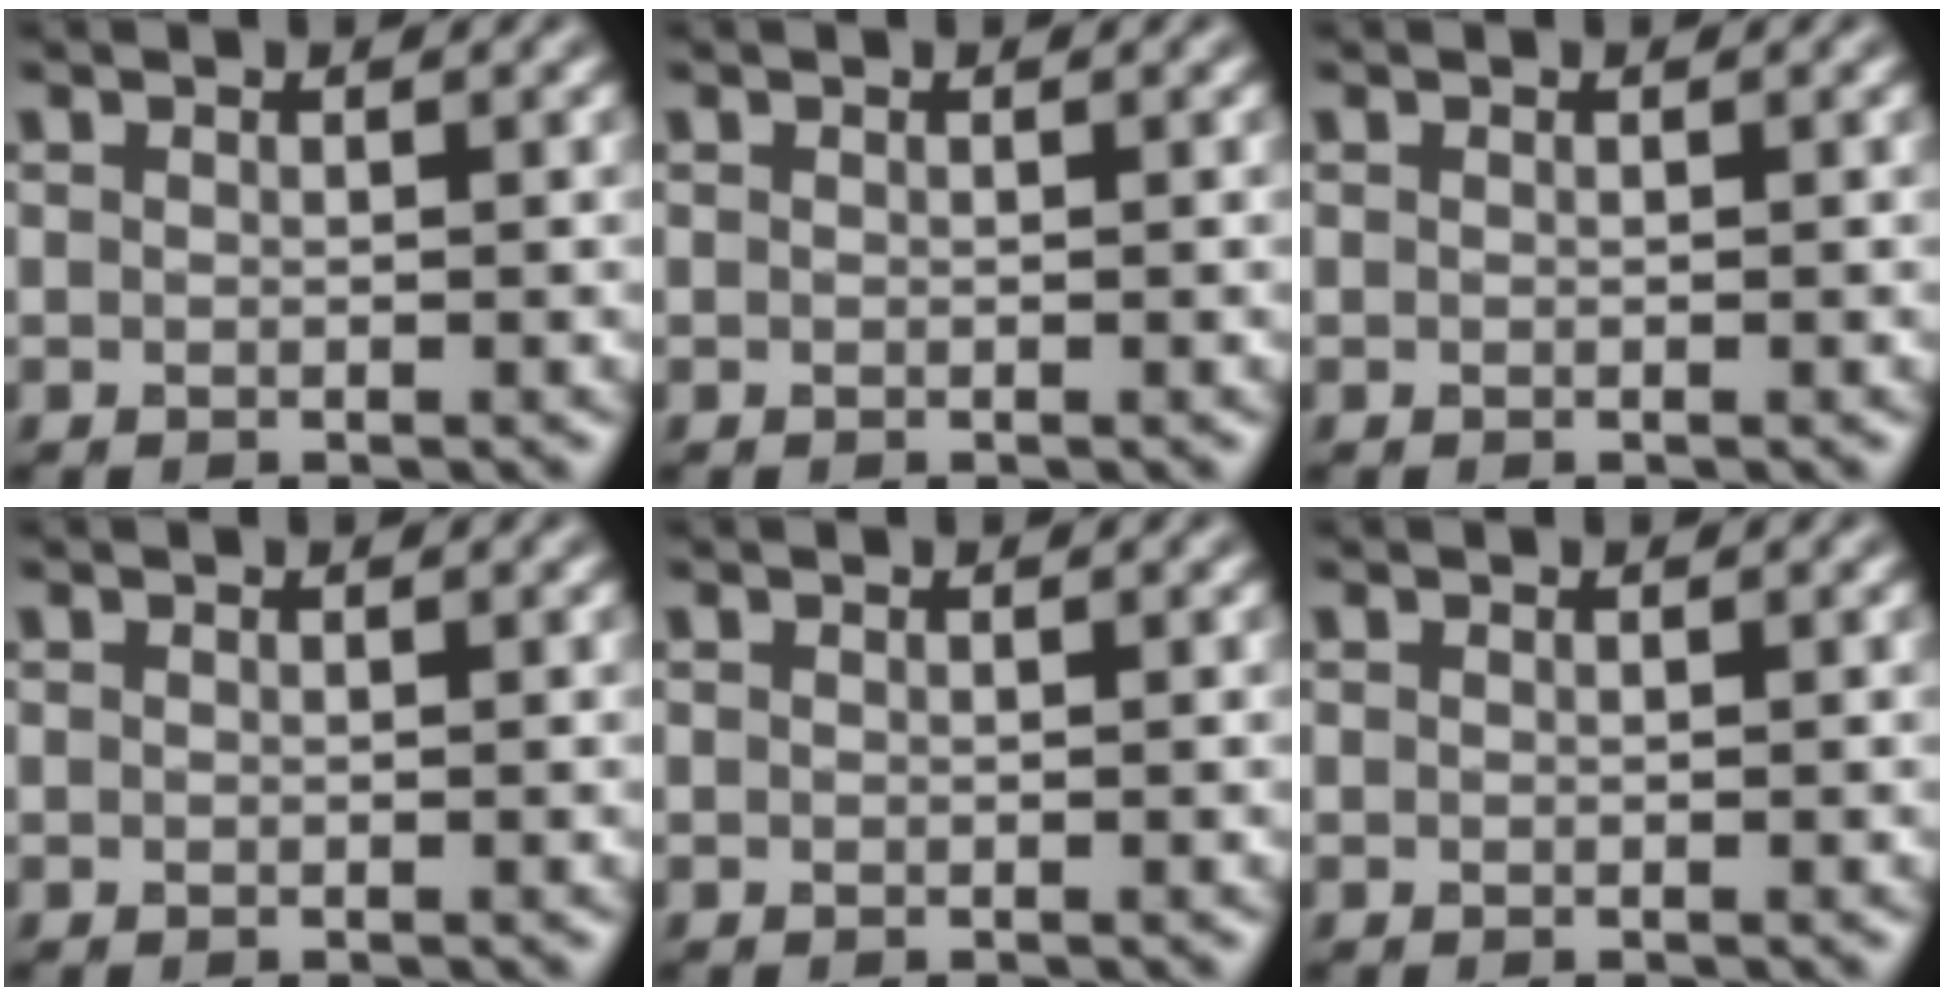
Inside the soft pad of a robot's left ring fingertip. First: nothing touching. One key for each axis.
{"total": 0.0}
{"total": 0.0}
{"total": 0.0}
{"total": 0.0}
{"total": 0.0}